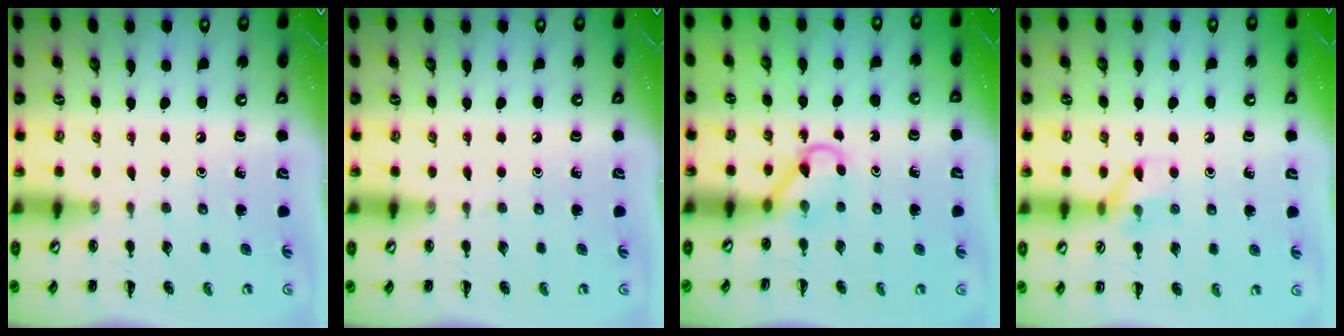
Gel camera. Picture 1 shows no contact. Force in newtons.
{"total": 0.0}
{"total": 3.4, "press": 3.2, "slide": 1.0}
{"total": 7.7, "press": 7.5, "slide": 1.4}